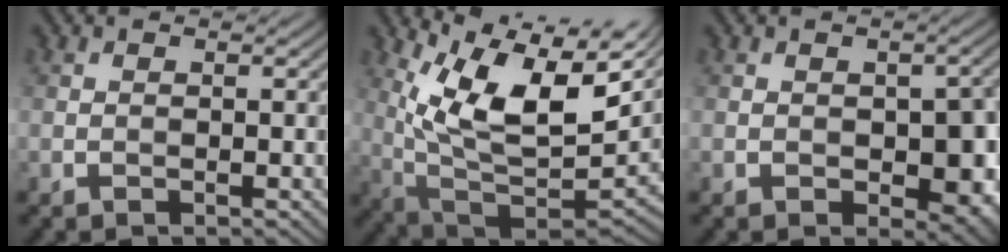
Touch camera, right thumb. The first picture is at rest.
{"total": 14.5, "force": [6.2, 6.2, 11.5], "torque": [-0.229, -0.009, 0.120]}
{"total": 6.0, "force": [-0.9, 3.5, 4.7], "torque": [-0.067, -0.018, -0.006]}